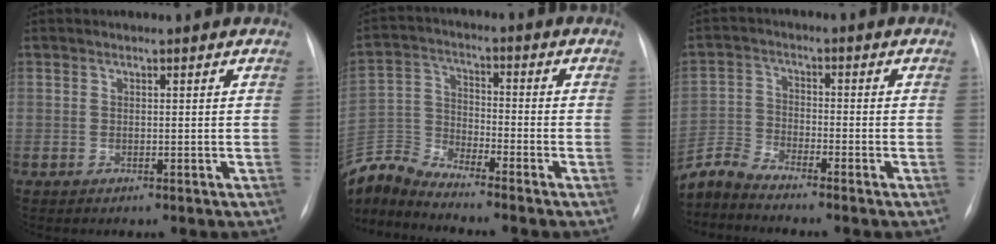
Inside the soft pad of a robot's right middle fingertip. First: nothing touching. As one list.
[{"total": 9.1, "force": [-9.0, -0.5, 1.1], "torque": [-0.036, 0.008, -0.181]}, {"total": 5.7, "force": [-5.6, -0.4, 0.5], "torque": [-0.020, -0.006, -0.114]}]